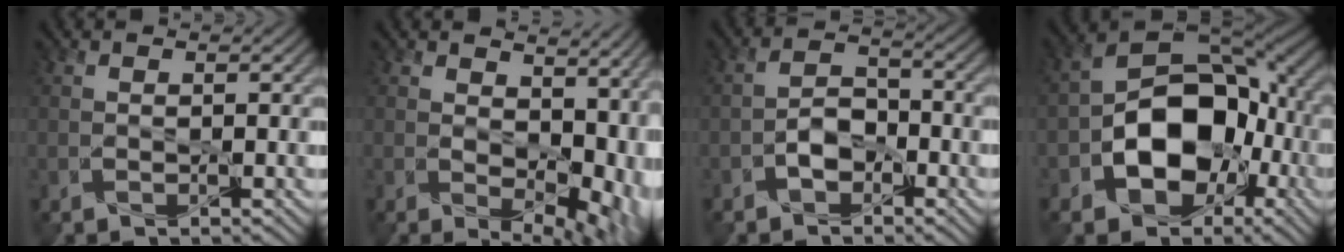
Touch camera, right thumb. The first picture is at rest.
{"total": 11.6, "force": [0.1, 6.4, 9.7], "torque": [-0.135, -0.027, 0.034]}
{"total": 2.9, "force": [-2.1, 1.1, 1.7], "torque": [-0.024, 0.007, -0.038]}
{"total": 13.8, "force": [-3.5, 9.3, 9.6], "torque": [-0.156, -0.019, -0.064]}